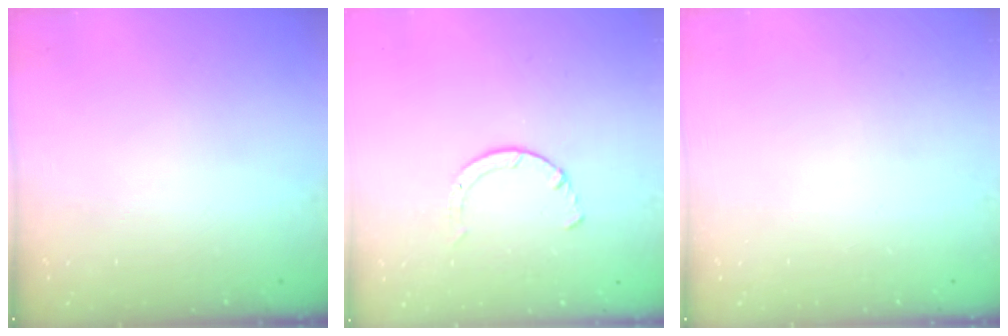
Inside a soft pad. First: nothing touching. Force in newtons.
{"total": 2.8, "press": 2.8, "slide": 0.4}
{"total": 0.0}